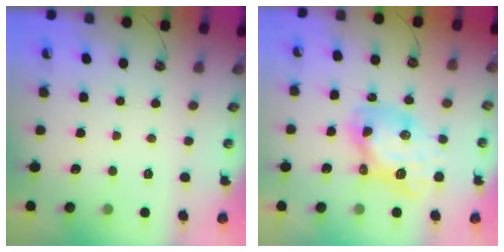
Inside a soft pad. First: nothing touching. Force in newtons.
{"total": 13.0, "press": 12.9, "slide": 1.3}